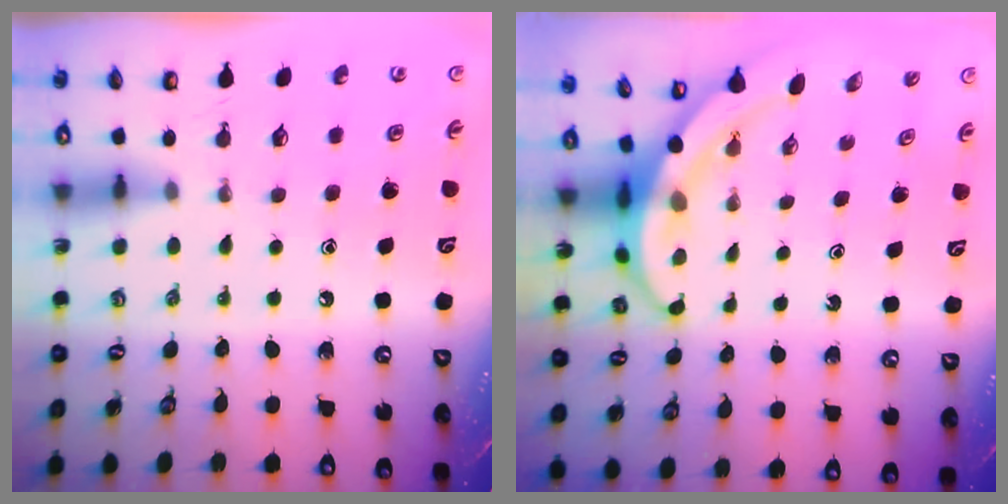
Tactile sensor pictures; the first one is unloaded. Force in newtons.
{"total": 5.8, "press": 5.7, "slide": 1.5}